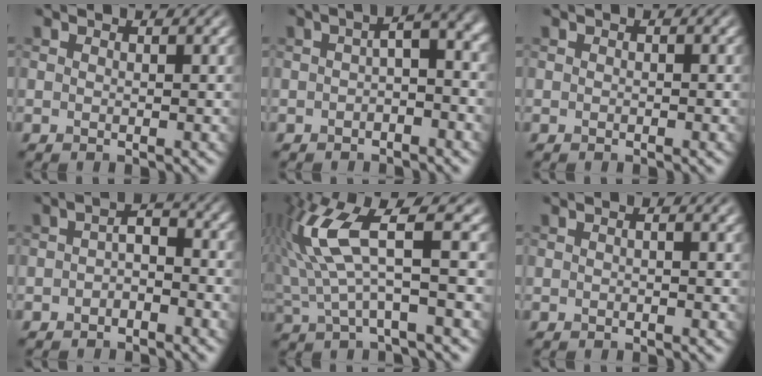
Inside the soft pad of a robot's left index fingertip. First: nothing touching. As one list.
[{"total": 3.9, "force": [-0.3, 1.4, 3.6], "torque": [-0.050, 0.012, -0.015]}, {"total": 0.0}, {"total": 2.7, "force": [-1.3, 1.4, 1.9], "torque": [-0.034, 0.009, -0.030]}, {"total": 7.3, "force": [1.5, 1.6, 7.0], "torque": [-0.160, 0.011, 0.029]}, {"total": 1.0, "force": [-0.1, 0.2, 0.9], "torque": [-0.019, 0.006, -0.009]}]